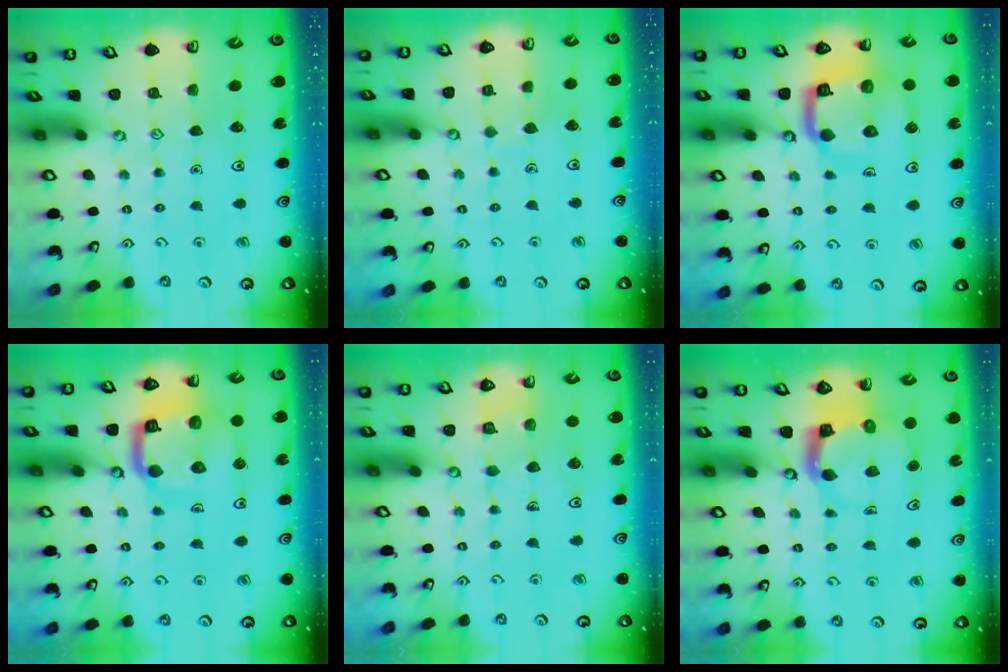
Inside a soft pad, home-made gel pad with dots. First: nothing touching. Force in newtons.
{"total": 2.9, "press": 2.9, "slide": 0.2}
{"total": 12.5, "press": 12.4, "slide": 1.6}
{"total": 12.5, "press": 12.4, "slide": 1.6}
{"total": 4.1, "press": 4.1, "slide": 0.1}
{"total": 3.8, "press": 3.8, "slide": 0.7}